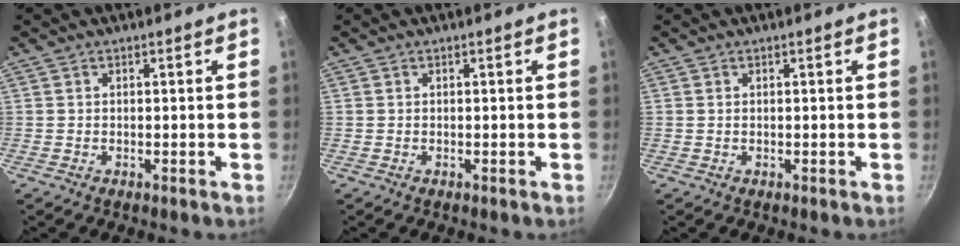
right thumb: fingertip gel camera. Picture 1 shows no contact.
{"total": 0.0}
{"total": 0.0}